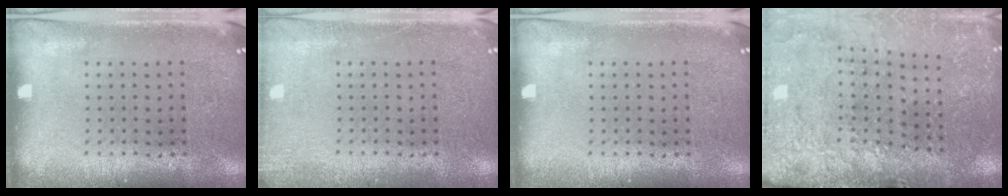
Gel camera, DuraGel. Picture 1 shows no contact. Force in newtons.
{"total": 1.5, "press": 1.5, "slide": 0.3}
{"total": 0.0}
{"total": 3.2, "press": 3.1, "slide": 0.7}